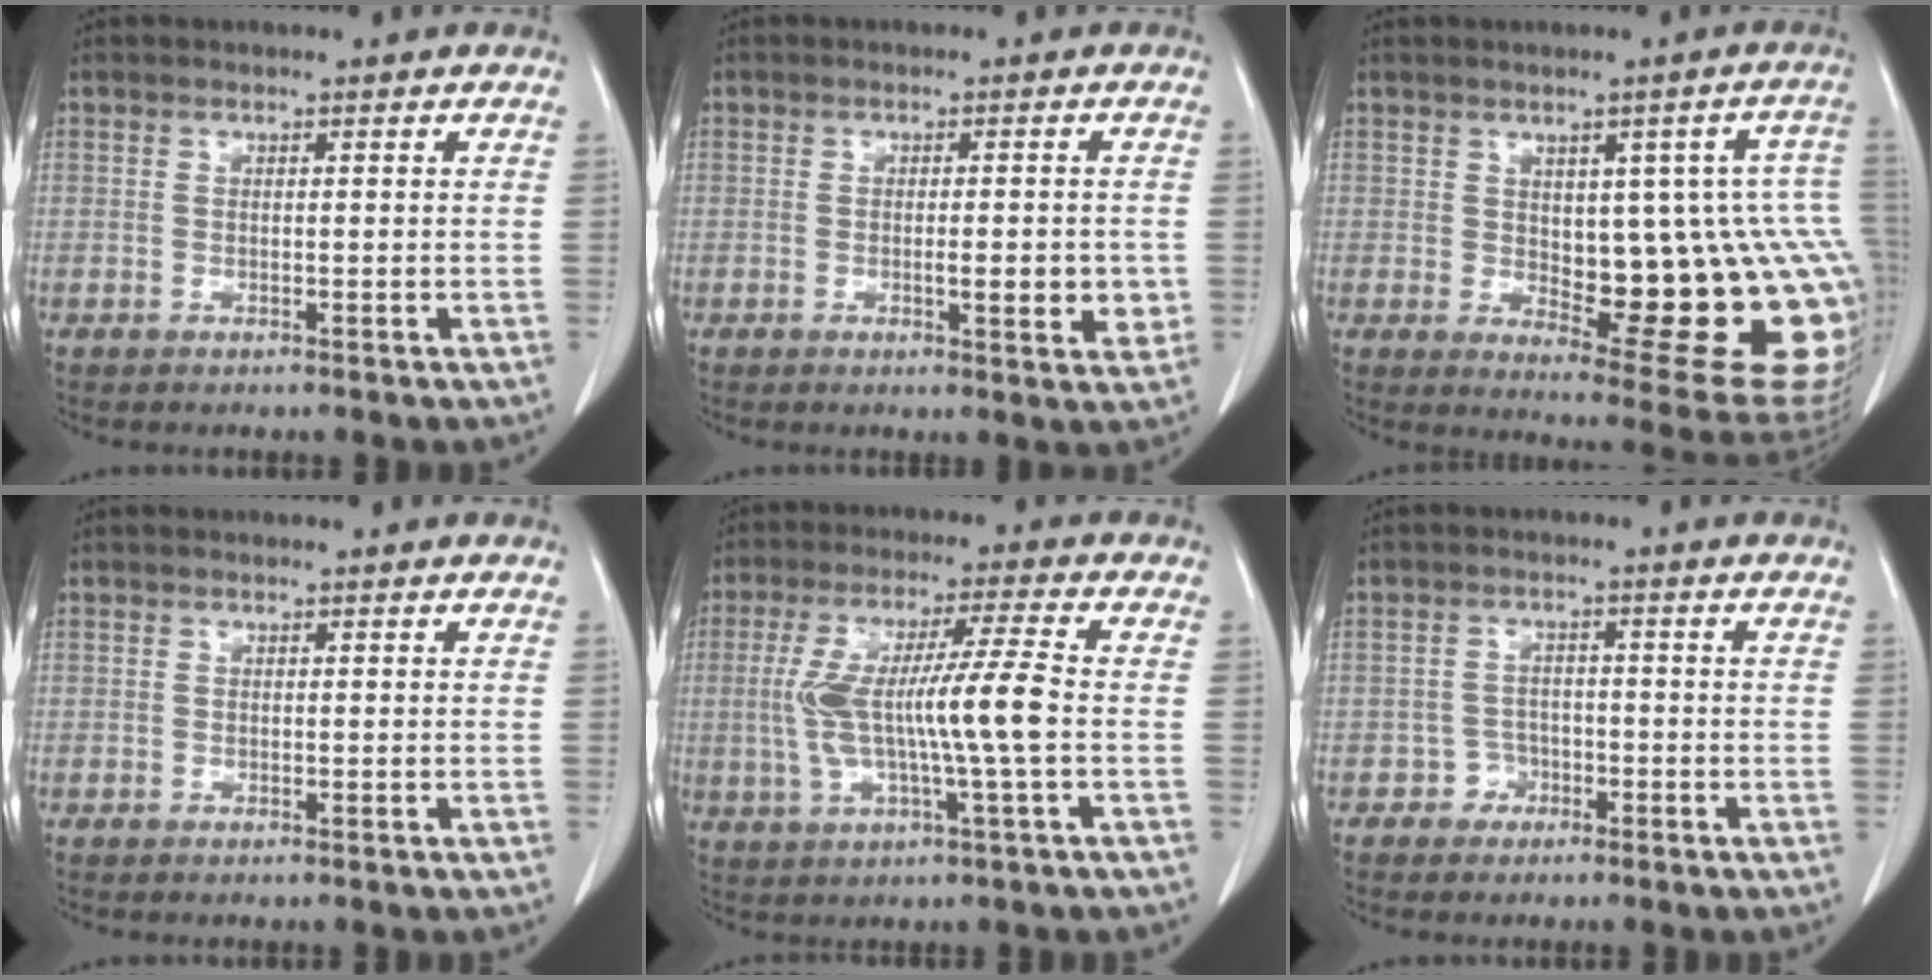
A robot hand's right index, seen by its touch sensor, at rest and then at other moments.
{"total": 4.7, "force": [-0.7, 1.2, 4.5], "torque": [-0.062, -0.006, -0.009]}
{"total": 19.9, "force": [-1.3, 6.8, 18.6], "torque": [-0.151, 0.018, 0.009]}
{"total": 0.0}
{"total": 11.3, "force": [-0.7, -0.1, 11.2], "torque": [-0.229, 0.011, -0.015]}
{"total": 2.5, "force": [-1.5, 2.0, 0.1], "torque": [0.005, 0.012, -0.029]}